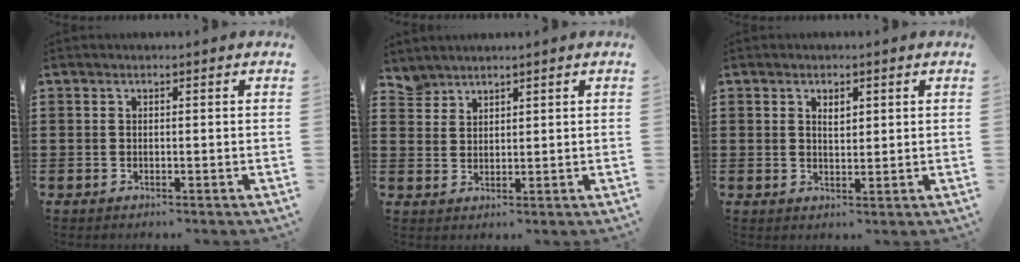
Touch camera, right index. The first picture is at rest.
{"total": 2.7, "force": [2.5, 0.9, -0.1], "torque": [-0.007, 0.001, 0.050]}
{"total": 2.0, "force": [0.8, 1.0, 1.5], "torque": [-0.024, 0.002, 0.012]}